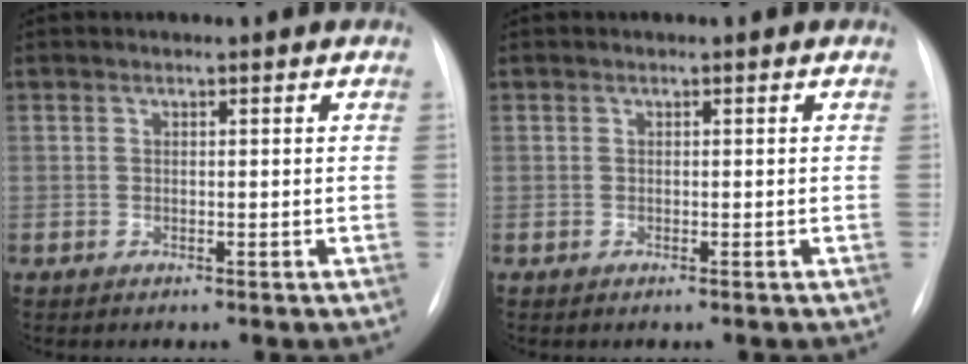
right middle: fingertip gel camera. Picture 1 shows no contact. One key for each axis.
{"total": 0.0}